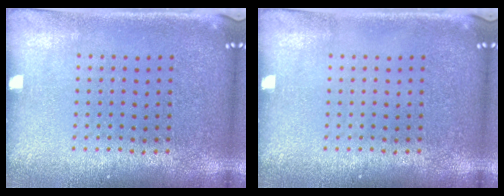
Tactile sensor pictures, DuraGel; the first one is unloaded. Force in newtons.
{"total": 0.0}